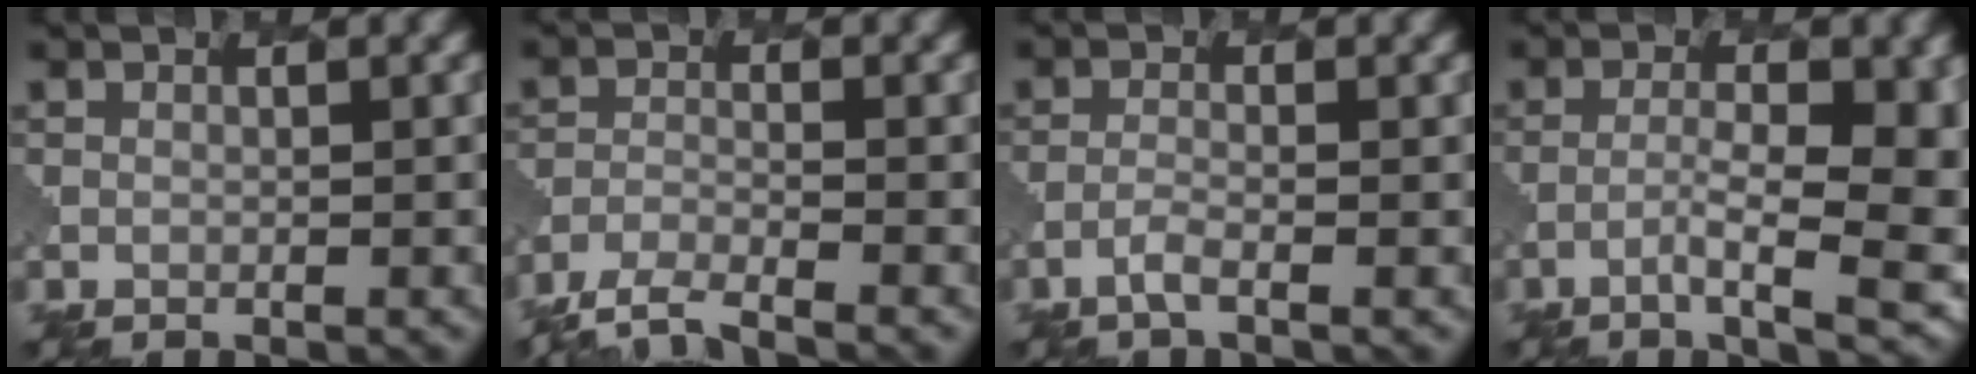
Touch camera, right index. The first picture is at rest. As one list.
[{"total": 4.3, "force": [-3.8, 0.6, 1.8], "torque": [-0.038, -0.009, -0.079]}, {"total": 1.3, "force": [-0.7, 0.3, 1.0], "torque": [-0.018, 0.005, -0.025]}, {"total": 8.1, "force": [-2.4, 2.2, 7.4], "torque": [-0.115, -0.006, -0.034]}]